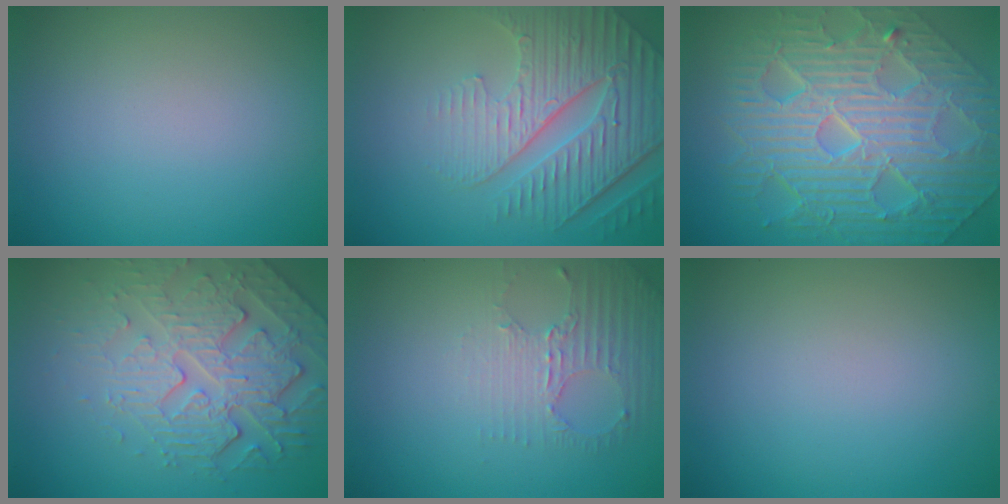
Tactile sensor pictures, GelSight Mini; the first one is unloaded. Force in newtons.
{"total": 6.6, "press": 5.2, "slide": 4.1}
{"total": 11.7, "press": 7.6, "slide": 8.8}
{"total": 4.8, "press": 4.4, "slide": 1.9}
{"total": 2.6, "press": 1.9, "slide": 1.9}
{"total": 0.0}